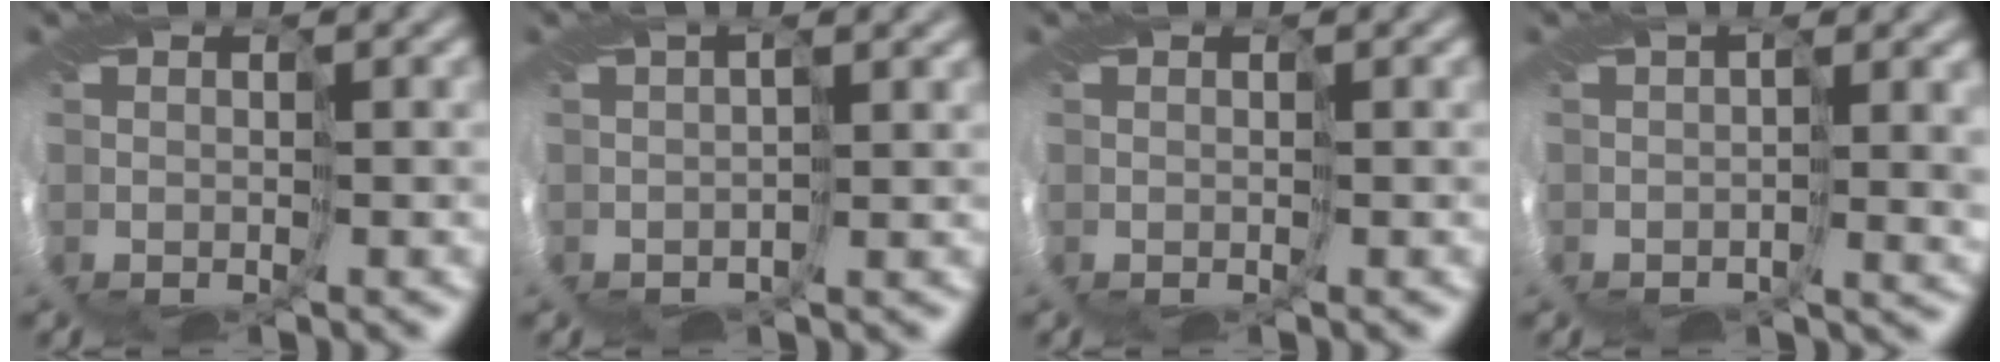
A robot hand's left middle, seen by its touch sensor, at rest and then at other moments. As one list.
[{"total": 3.0, "force": [1.6, 1.4, 2.1], "torque": [-0.039, 0.021, 0.020]}, {"total": 0.0}, {"total": 5.2, "force": [1.3, 2.6, 4.3], "torque": [-0.069, 0.009, 0.030]}]